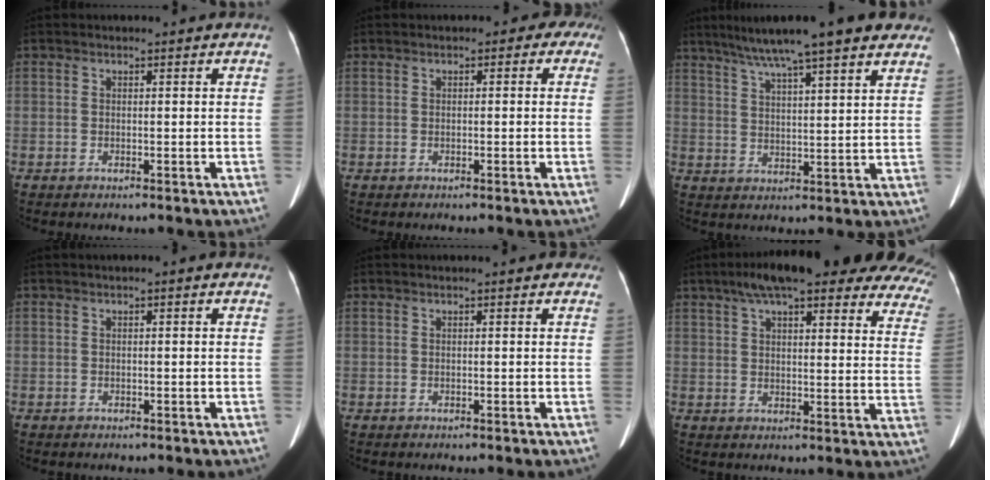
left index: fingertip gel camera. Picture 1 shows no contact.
{"total": 2.4, "force": [1.0, 1.5, 1.6], "torque": [-0.004, 0.012, 0.003]}
{"total": 17.4, "force": [13.6, 2.0, 10.7], "torque": [-0.171, 0.036, 0.188]}
{"total": 0.6, "force": [0.2, 0.3, 0.5], "torque": [-0.005, 0.013, 0.001]}
{"total": 2.4, "force": [1.9, 0.5, 1.3], "torque": [-0.014, 0.021, 0.018]}
{"total": 29.9, "force": [23.2, 5.7, 18.0], "torque": [-0.199, 0.007, 0.271]}